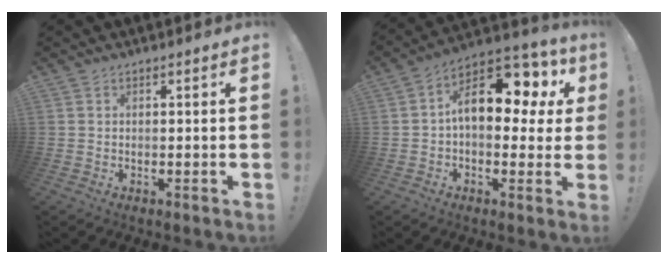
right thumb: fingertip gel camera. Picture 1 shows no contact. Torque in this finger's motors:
{"motor_torque": [0.91, 2.53, 0.76, -0.57, 0.06]}